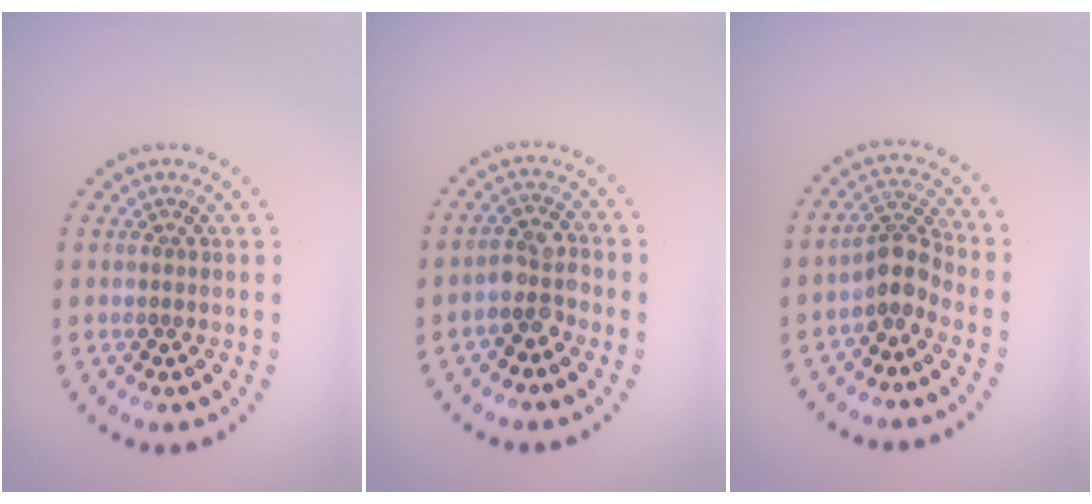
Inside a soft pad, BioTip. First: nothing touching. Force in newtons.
{"total": 3.1, "press": 2.8, "slide": 1.3}
{"total": 2.9, "press": 2.3, "slide": 1.8}